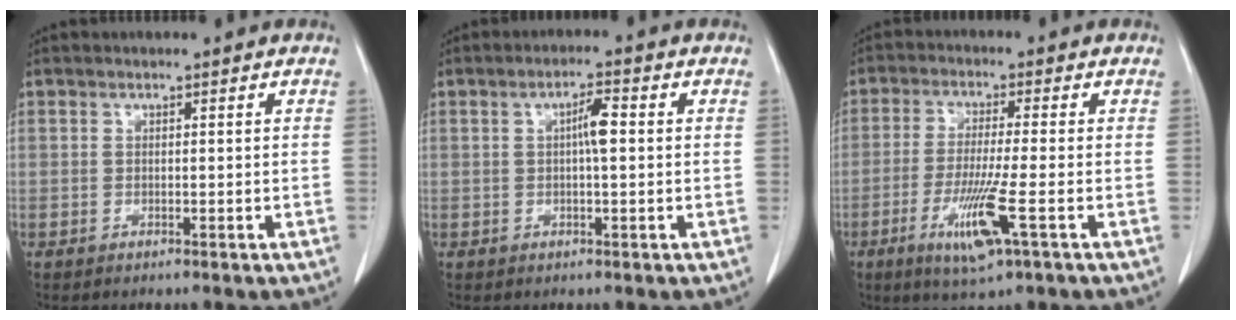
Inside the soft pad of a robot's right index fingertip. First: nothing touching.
{"total": 3.3, "force": [0.3, 0.4, 3.3], "torque": [-0.058, 0.006, 0.004]}
{"total": 8.7, "force": [-3.5, -0.1, 8.0], "torque": [-0.155, -0.024, -0.064]}